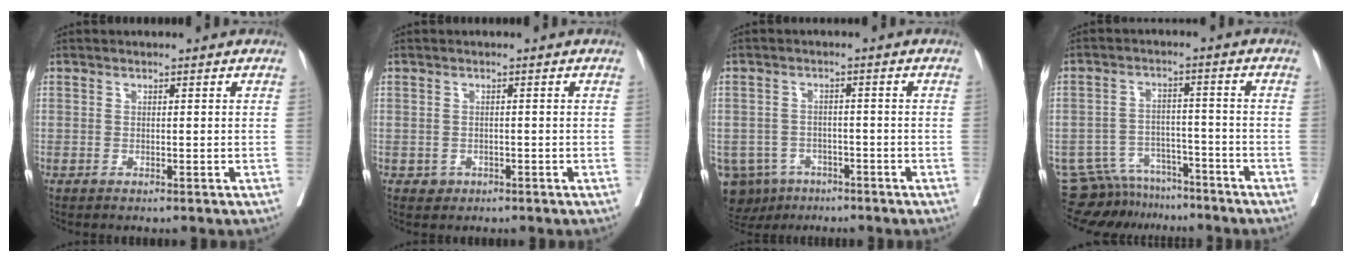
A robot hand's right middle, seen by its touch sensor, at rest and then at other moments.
{"total": 1.3, "force": [-0.6, 1.1, 0.2], "torque": [-0.004, 0.002, -0.005]}
{"total": 8.7, "force": [-5.5, 6.5, 2.1], "torque": [-0.055, -0.003, -0.077]}
{"total": 9.7, "force": [-9.1, 3.4, 0.3], "torque": [-0.004, 0.013, -0.138]}